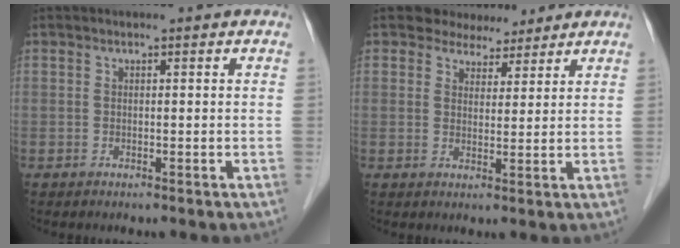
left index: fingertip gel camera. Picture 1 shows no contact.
{"total": 4.4, "force": [3.8, 2.2, 0.5], "torque": [-0.001, 0.000, 0.054]}